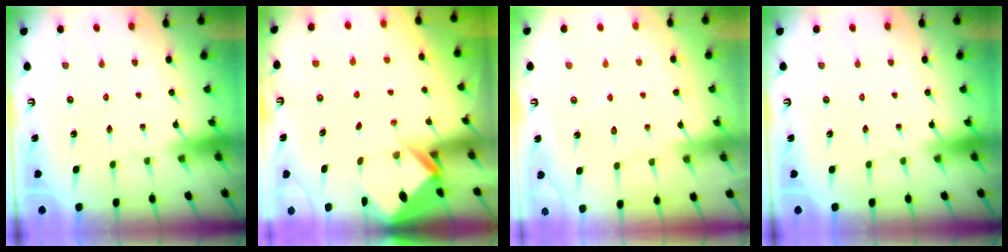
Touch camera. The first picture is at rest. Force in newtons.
{"total": 2.8, "press": 2.8, "slide": 0.1}
{"total": 2.5, "press": 2.5, "slide": 0.3}
{"total": 0.0}